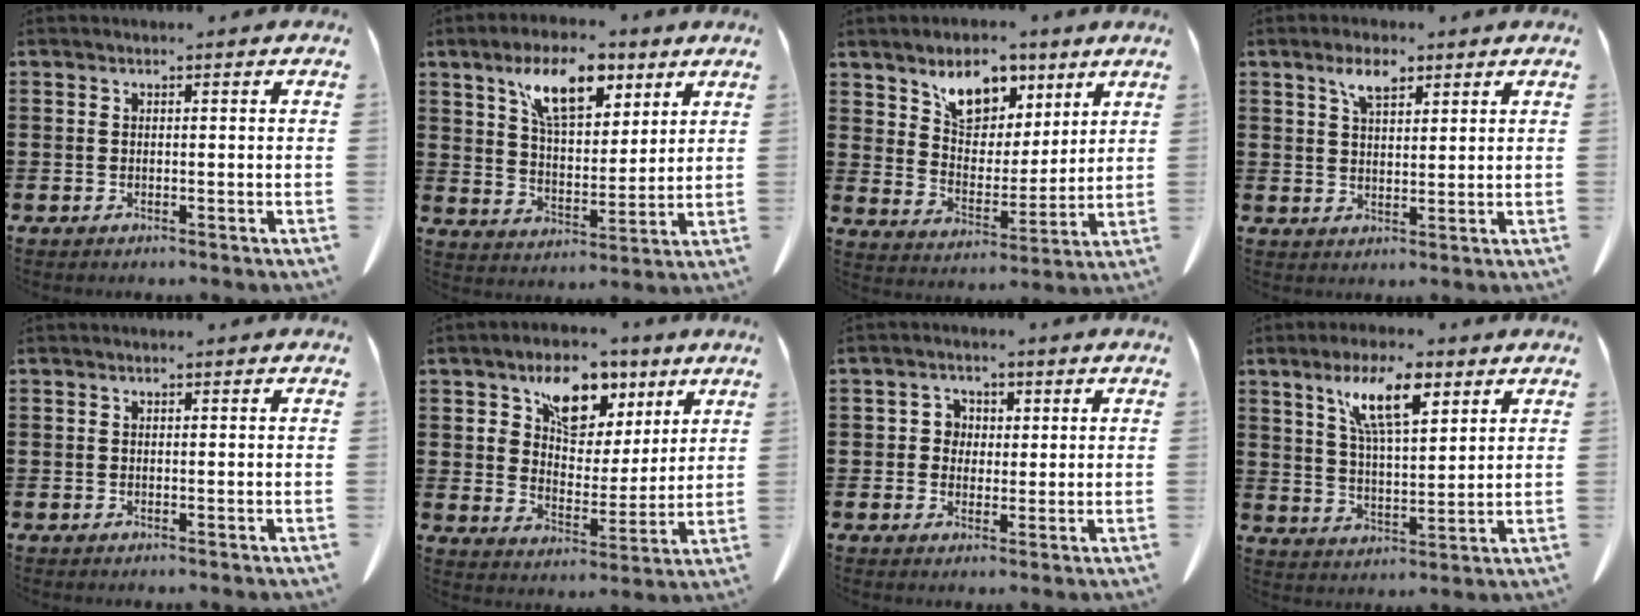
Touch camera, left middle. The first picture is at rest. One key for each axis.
{"total": 10.8, "fx": 6.7, "fy": 4.6, "fz": 7.1, "tx": -0.135, "ty": -0.010, "tz": 0.117}
{"total": 8.1, "fx": 5.8, "fy": 4.9, "fz": 3.1, "tx": -0.068, "ty": -0.017, "tz": 0.103}
{"total": 4.6, "fx": 2.9, "fy": 1.9, "fz": 3.0, "tx": -0.059, "ty": 0.002, "tz": 0.051}
{"total": 0.0}
{"total": 9.8, "fx": 5.7, "fy": 6.3, "fz": 4.9, "tx": -0.104, "ty": -0.001, "tz": 0.101}
{"total": 2.9, "fx": 0.8, "fy": 2.7, "fz": 0.7, "tx": -0.020, "ty": 0.005, "tz": 0.011}
{"total": 10.2, "fx": 6.1, "fy": 3.0, "fz": 7.6, "tx": -0.154, "ty": -0.006, "tz": 0.106}